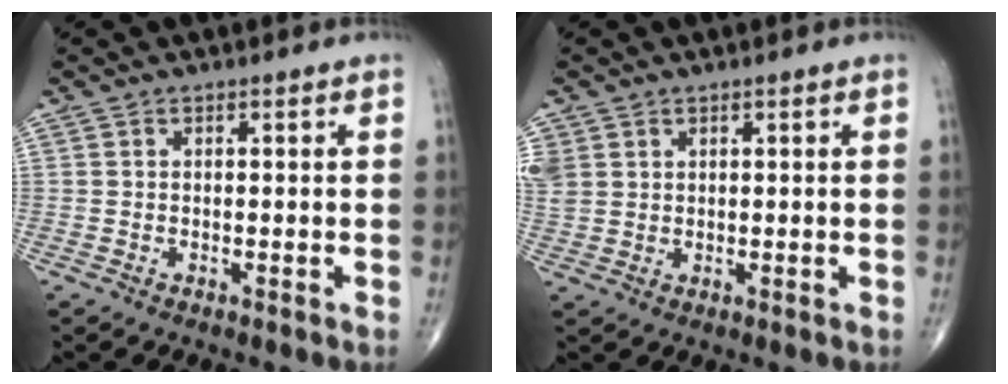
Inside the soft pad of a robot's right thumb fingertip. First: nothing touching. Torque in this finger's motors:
{"motor_torque": [0.06, 0.06, 0.42, 0.32, 0.04]}